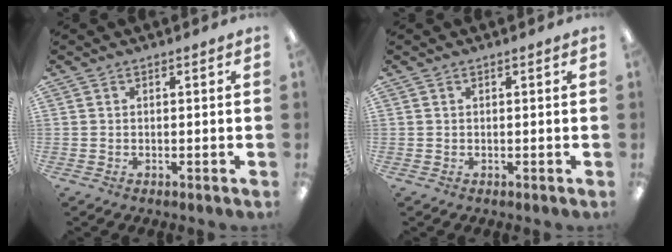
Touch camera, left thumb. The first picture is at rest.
{"total": 0.0}